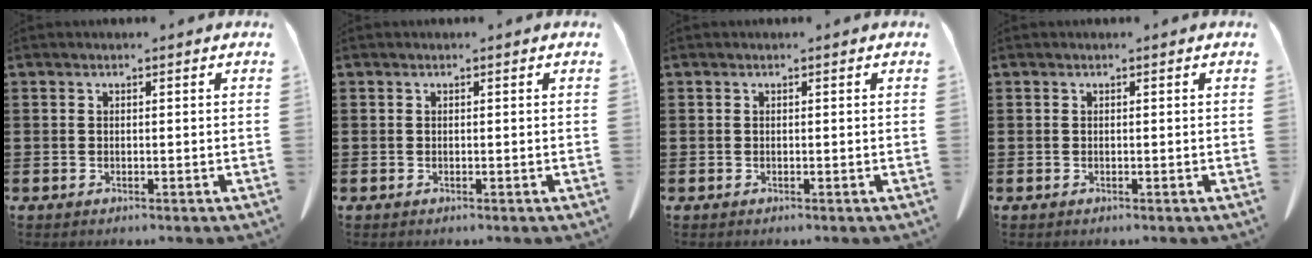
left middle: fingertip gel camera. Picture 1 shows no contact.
{"total": 0.0}
{"total": 0.0}
{"total": 0.0}